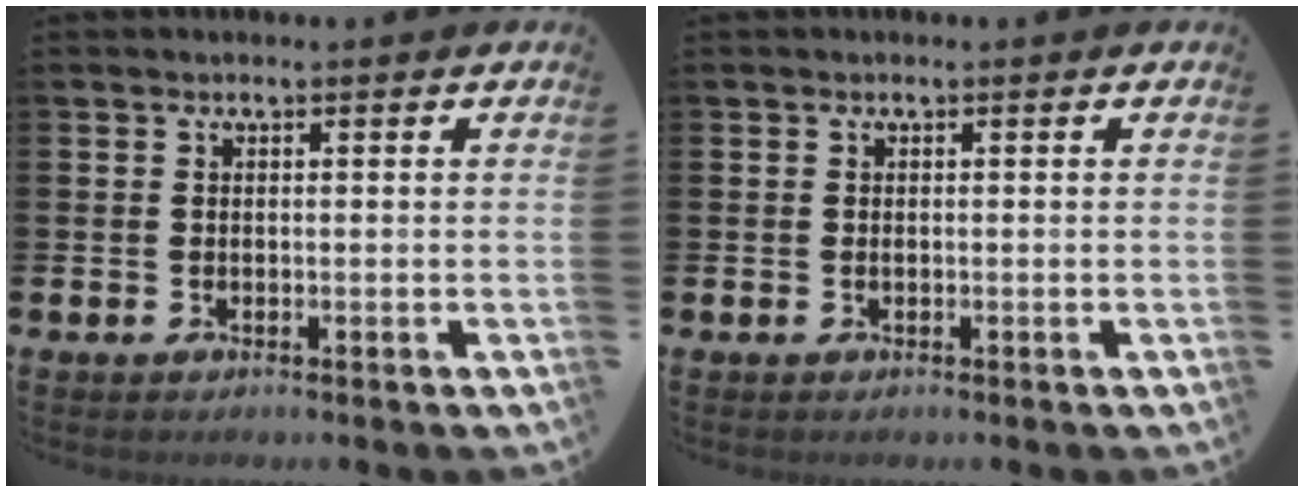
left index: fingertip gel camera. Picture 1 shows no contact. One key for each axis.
{"total": 0.0}